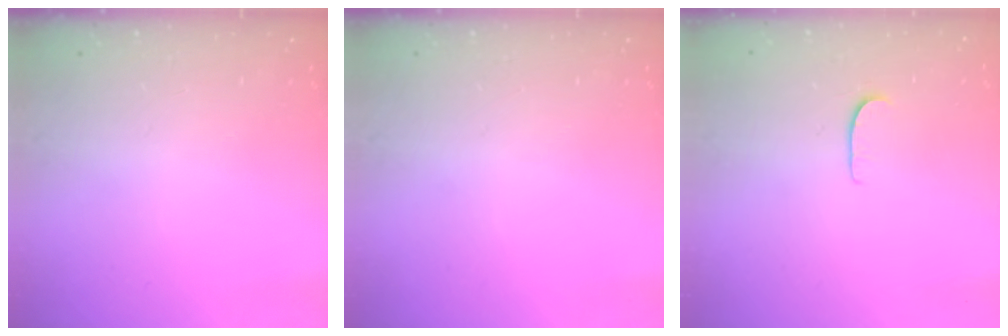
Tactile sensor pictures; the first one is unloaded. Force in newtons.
{"total": 0.0}
{"total": 4.2, "press": 4.2, "slide": 0.4}